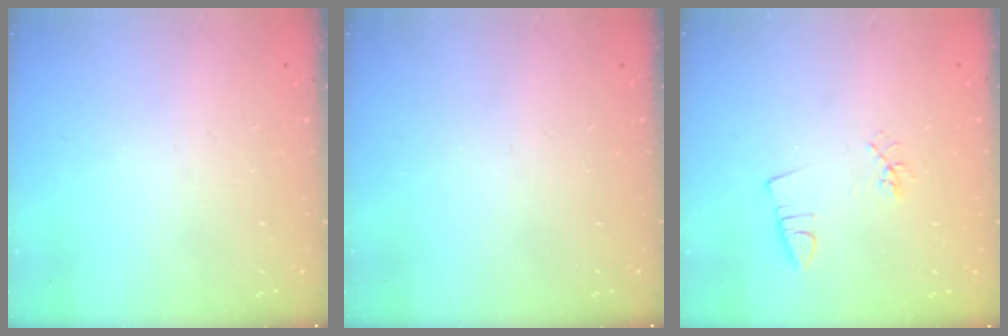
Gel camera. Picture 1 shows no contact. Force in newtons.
{"total": 0.0}
{"total": 3.0, "press": 2.7, "slide": 1.4}